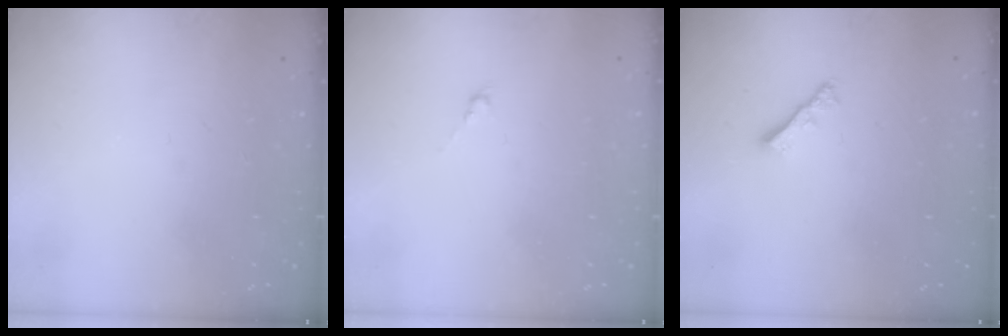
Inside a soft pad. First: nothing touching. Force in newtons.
{"total": 0.0}
{"total": 2.6, "press": 2.5, "slide": 0.5}